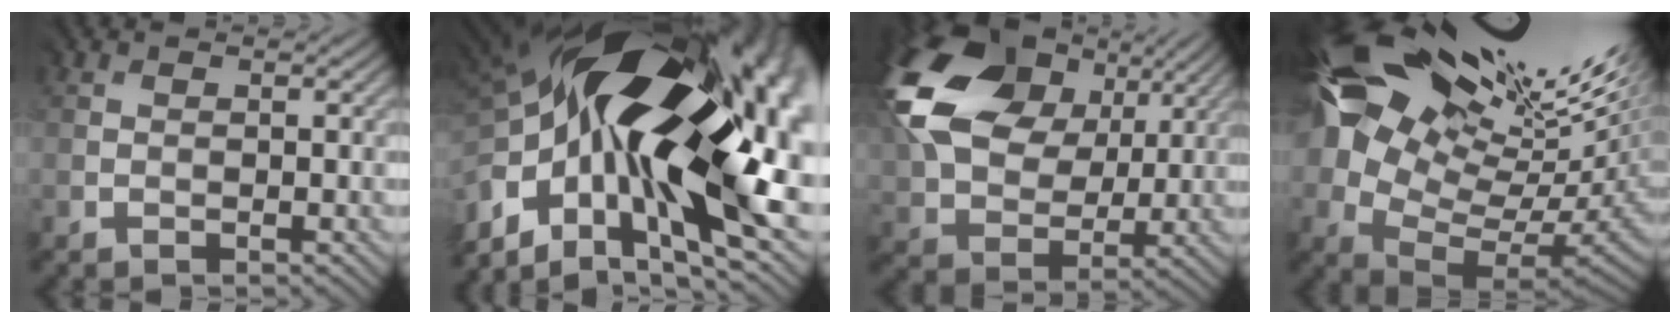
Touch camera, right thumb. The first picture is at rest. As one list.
[{"total": 22.2, "force": [-1.1, 11.3, 19.1], "torque": [-0.357, -0.037, -0.031]}, {"total": 18.5, "force": [7.2, 12.5, 11.5], "torque": [-0.269, 0.041, 0.130]}, {"total": 17.3, "force": [7.5, 7.5, 13.7], "torque": [-0.232, 0.019, 0.158]}]